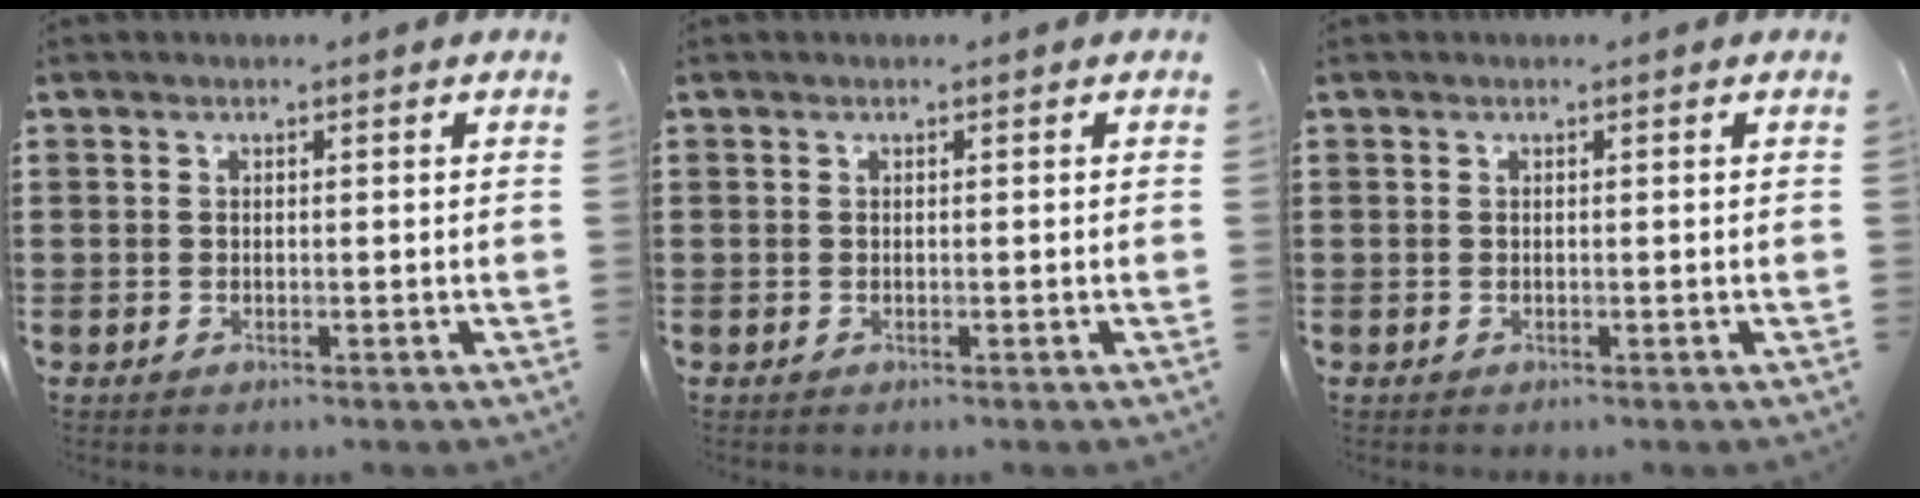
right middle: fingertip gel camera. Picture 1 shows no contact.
{"total": 0.0}
{"total": 0.0}